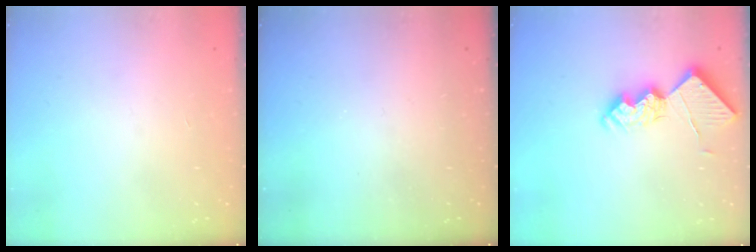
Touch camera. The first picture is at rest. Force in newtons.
{"total": 0.0}
{"total": 17.4, "press": 17.4, "slide": 0.2}